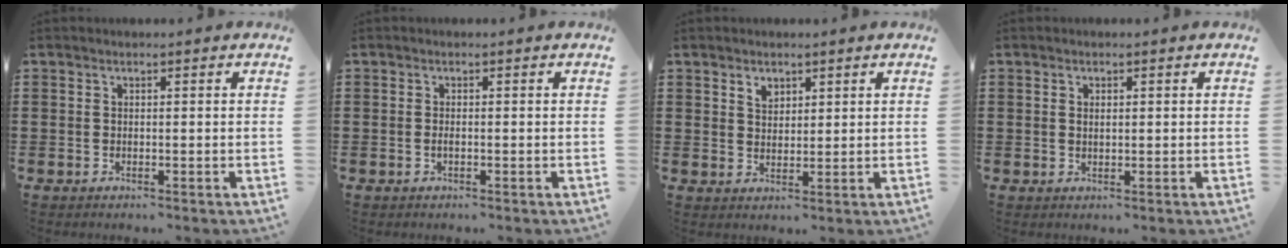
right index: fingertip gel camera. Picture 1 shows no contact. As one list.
[{"total": 0.8, "force": [-0.3, 0.2, 0.7], "torque": [-0.015, -0.004, -0.004]}, {"total": 2.4, "force": [1.7, 1.5, 0.7], "torque": [-0.018, 0.003, 0.033]}, {"total": 0.9, "force": [0.2, 0.4, 0.8], "torque": [-0.017, 0.004, 0.004]}]